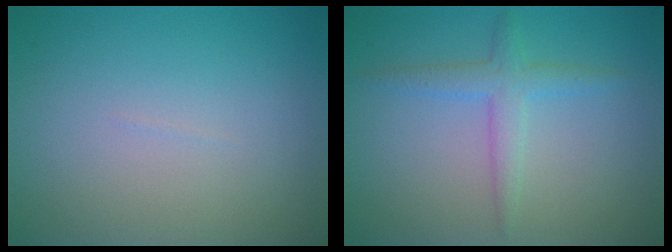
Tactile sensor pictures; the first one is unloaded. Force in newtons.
{"total": 2.5, "press": 2.5, "slide": 0.1}